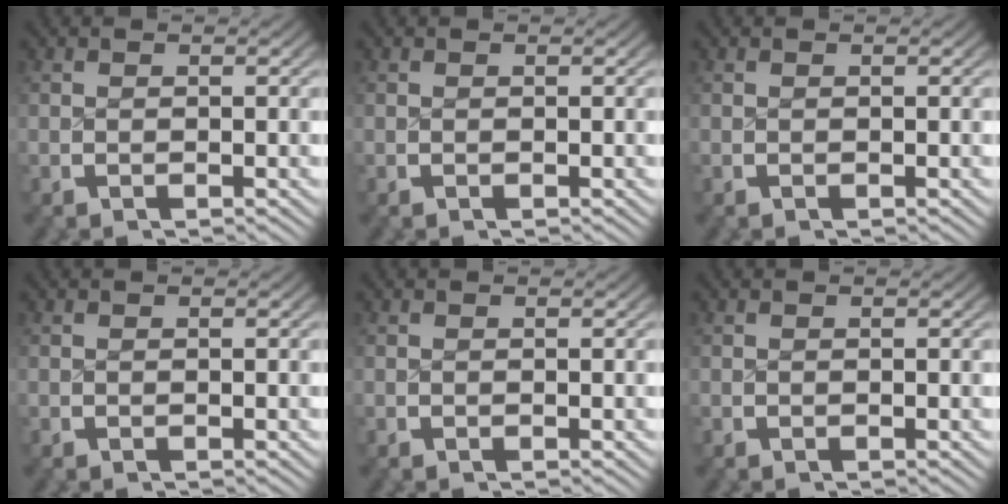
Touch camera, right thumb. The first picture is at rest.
{"total": 0.0}
{"total": 0.0}
{"total": 0.0}
{"total": 0.0}
{"total": 0.0}